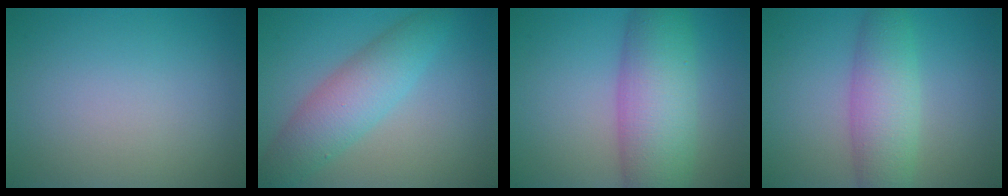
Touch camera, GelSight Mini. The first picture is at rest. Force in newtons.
{"total": 5.2, "press": 5.2, "slide": 0.2}
{"total": 8.2, "press": 8.2, "slide": 0.1}
{"total": 3.9, "press": 3.9, "slide": 0.2}